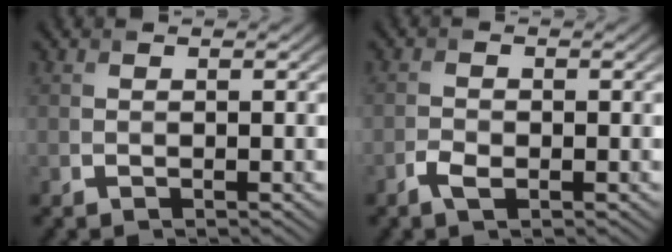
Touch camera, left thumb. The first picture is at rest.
{"total": 2.0, "force": [-1.1, 1.0, 1.4], "torque": [-0.030, -0.002, -0.024]}